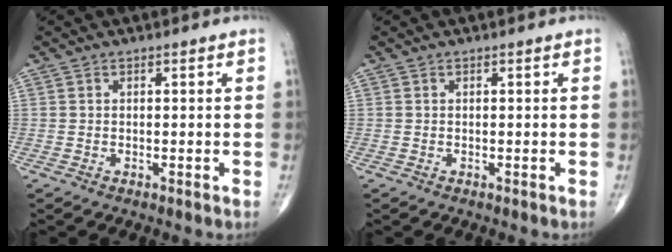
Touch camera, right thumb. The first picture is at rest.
{"total": 0.0}